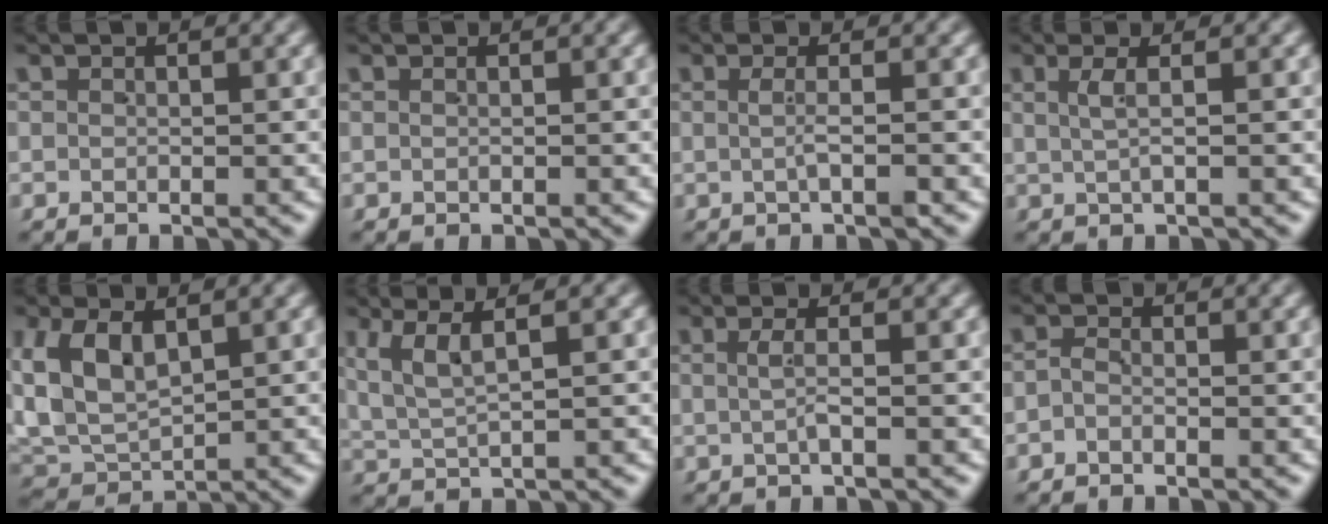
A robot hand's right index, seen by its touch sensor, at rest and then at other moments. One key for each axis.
{"total": 0.0}
{"total": 1.4, "fx": -0.5, "fy": -0.3, "fz": 1.3, "tx": -0.027, "ty": -0.002, "tz": -0.004}
{"total": 1.7, "fx": 0.6, "fy": -0.1, "fz": 1.6, "tx": -0.028, "ty": 0.004, "tz": 0.013}
{"total": 8.4, "fx": 1.2, "fy": 6.9, "fz": 4.5, "tx": -0.139, "ty": -0.018, "tz": 0.026}
{"total": 3.5, "fx": 1.8, "fy": 1.6, "fz": 2.6, "tx": -0.058, "ty": -0.002, "tz": 0.039}
{"total": 1.4, "fx": -0.2, "fy": -0.3, "fz": 1.4, "tx": -0.029, "ty": -0.001, "tz": 0.000}
{"total": 0.9, "fx": -0.9, "fy": 0.2, "fz": 0.2, "tx": -0.002, "ty": 0.000, "tz": -0.019}